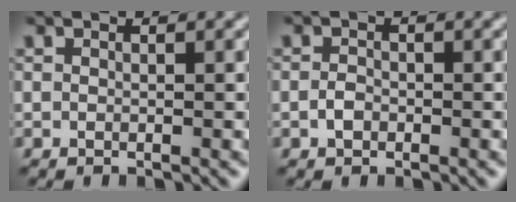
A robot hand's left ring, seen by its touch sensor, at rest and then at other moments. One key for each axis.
{"total": 1.2, "fx": -0.5, "fy": 0.9, "fz": 0.7, "tx": -0.015, "ty": 0.001, "tz": -0.013}